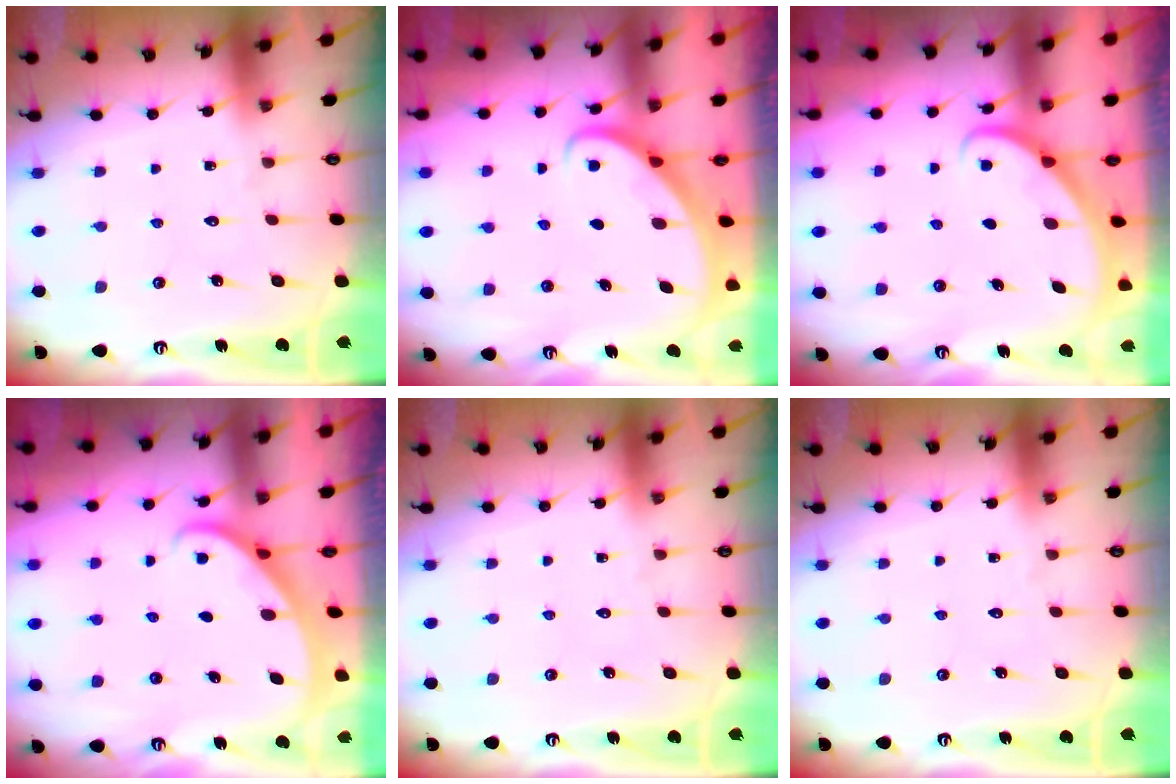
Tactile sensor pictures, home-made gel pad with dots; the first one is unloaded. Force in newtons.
{"total": 2.7, "press": 2.7, "slide": 0.2}
{"total": 3.3, "press": 3.3, "slide": 0.2}
{"total": 2.2, "press": 2.2, "slide": 0.1}
{"total": 0.0}
{"total": 0.0}